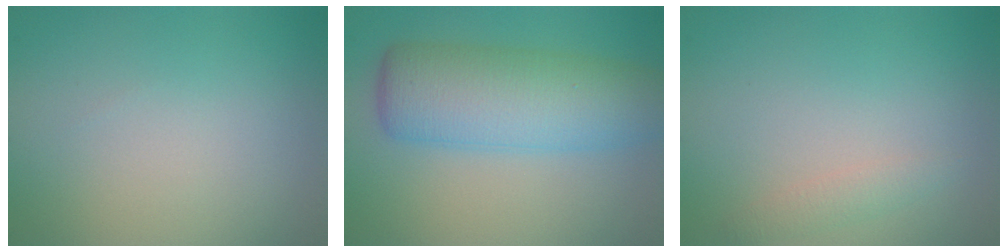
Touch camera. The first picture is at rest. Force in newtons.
{"total": 7.7, "press": 7.7, "slide": 0.2}
{"total": 1.1, "press": 1.1, "slide": 0.1}